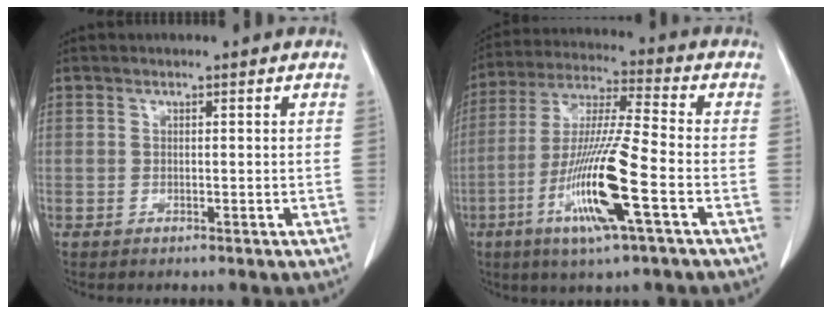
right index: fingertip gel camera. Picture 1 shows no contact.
{"total": 15.6, "force": [-5.7, 0.4, 14.5], "torque": [-0.294, -0.019, -0.109]}